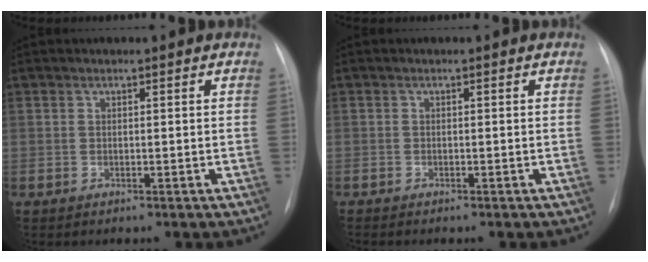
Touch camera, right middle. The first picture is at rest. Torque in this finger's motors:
{"motor_torque": [0.14, -0.12, -0.07, -0.12]}